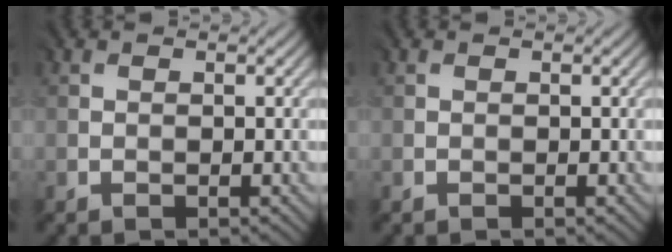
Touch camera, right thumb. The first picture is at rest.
{"total": 0.0}